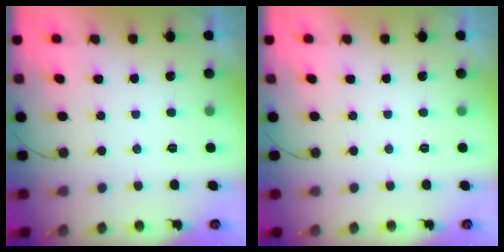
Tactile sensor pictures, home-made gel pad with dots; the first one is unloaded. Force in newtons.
{"total": 0.0}